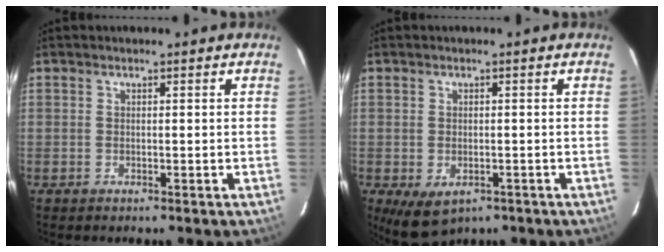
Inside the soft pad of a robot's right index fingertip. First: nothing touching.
{"total": 5.8, "force": [-3.4, 3.8, 2.9], "torque": [-0.051, -0.006, -0.039]}